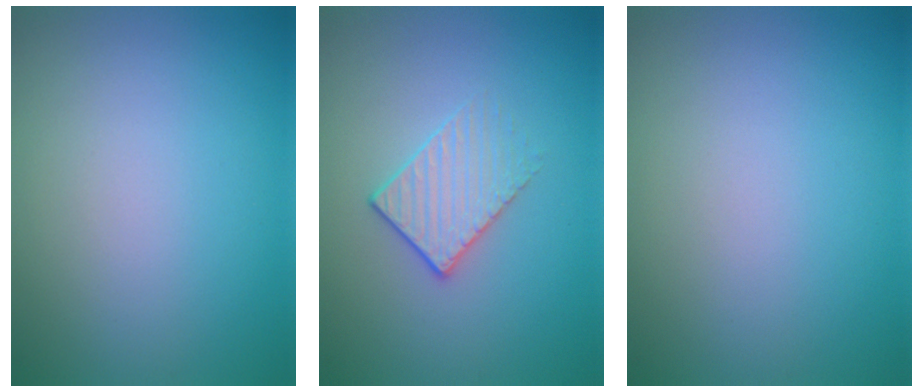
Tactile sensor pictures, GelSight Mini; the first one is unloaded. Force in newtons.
{"total": 1.8, "press": 1.4, "slide": 1.1}
{"total": 0.0}